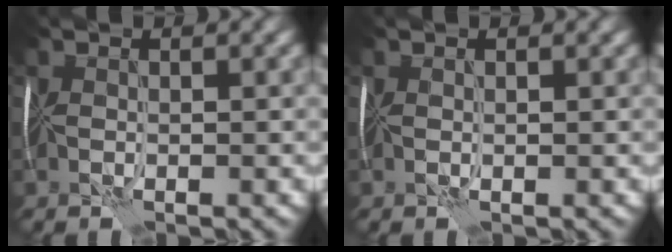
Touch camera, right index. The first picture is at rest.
{"total": 0.0}